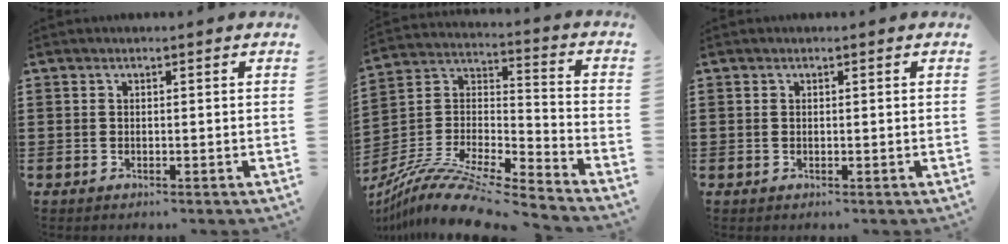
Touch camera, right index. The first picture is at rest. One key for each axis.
{"total": 11.7, "fx": -10.1, "fy": 1.7, "fz": 5.6, "tx": -0.112, "ty": 0.015, "tz": -0.203}
{"total": 0.0}